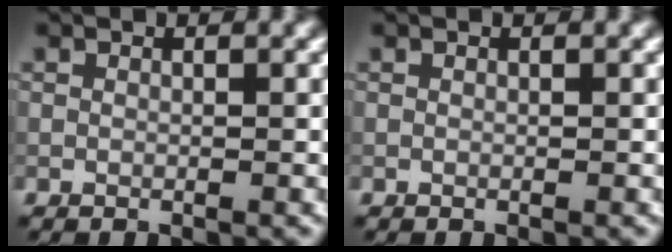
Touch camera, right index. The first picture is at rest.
{"total": 0.0}